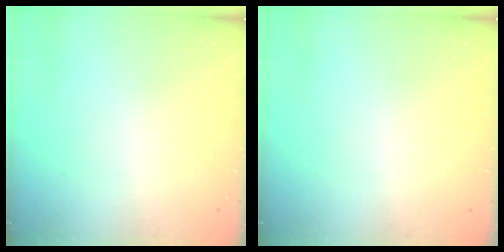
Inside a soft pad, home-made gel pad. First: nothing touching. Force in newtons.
{"total": 0.0}